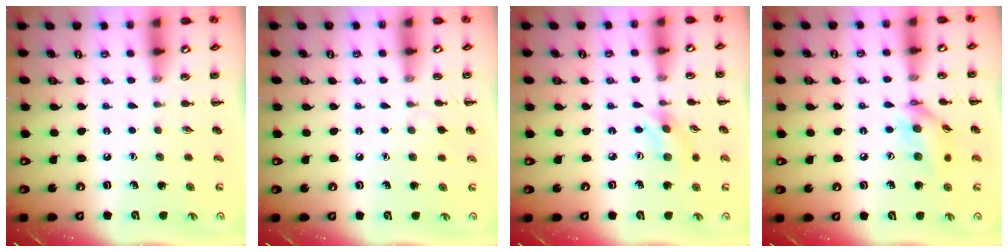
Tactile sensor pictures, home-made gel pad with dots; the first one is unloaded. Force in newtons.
{"total": 4.3, "press": 4.1, "slide": 1.4}
{"total": 2.7, "press": 2.6, "slide": 0.6}
{"total": 11.8, "press": 11.7, "slide": 1.9}